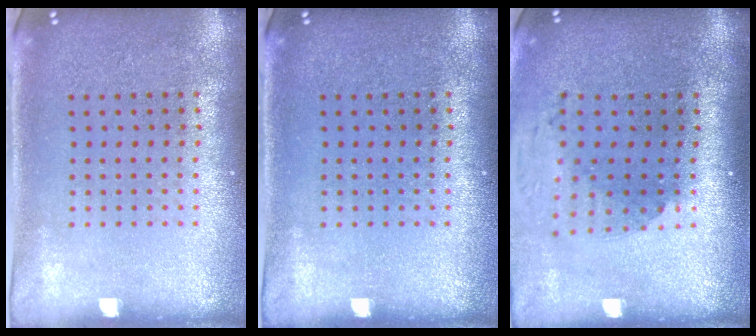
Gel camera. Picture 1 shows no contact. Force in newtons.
{"total": 0.0}
{"total": 1.9, "press": 1.5, "slide": 1.2}